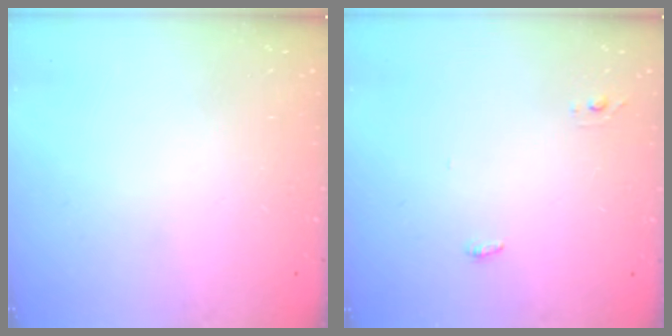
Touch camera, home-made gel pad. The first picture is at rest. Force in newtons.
{"total": 7.6, "press": 3.8, "slide": 6.6}